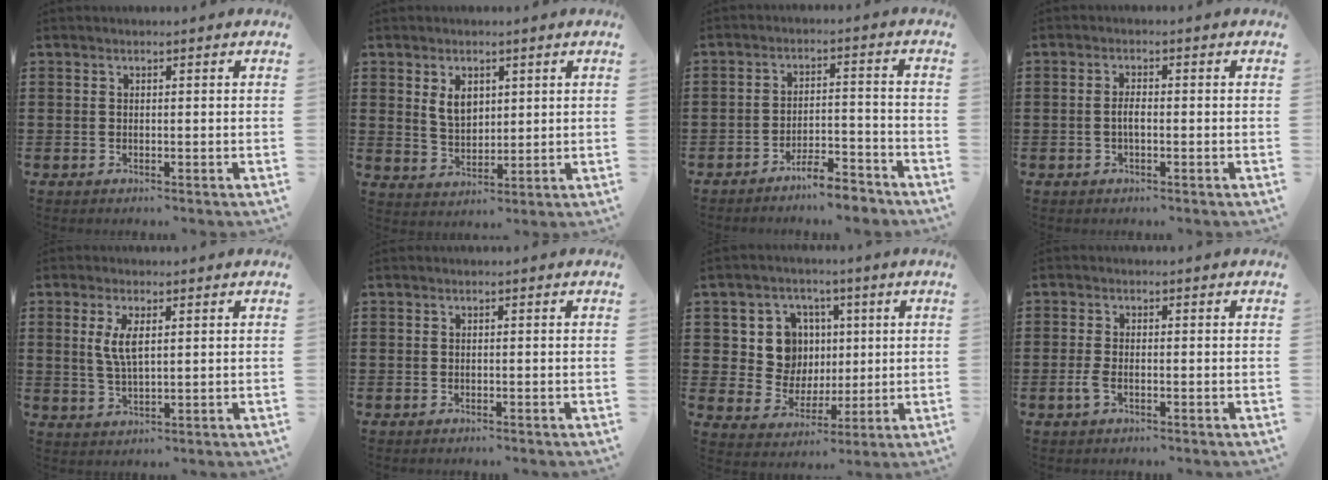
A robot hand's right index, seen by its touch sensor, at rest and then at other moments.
{"total": 4.5, "force": [1.7, 2.9, 3.0], "torque": [-0.060, 0.007, 0.028]}
{"total": 5.3, "force": [-5.0, 0.5, 1.9], "torque": [-0.031, 0.005, -0.095]}
{"total": 1.9, "force": [-0.4, 0.6, 1.7], "torque": [-0.040, 0.000, -0.010]}
{"total": 4.5, "force": [1.3, 1.6, 4.1], "torque": [-0.084, 0.005, 0.021]}
{"total": 0.0}
{"total": 8.9, "force": [2.0, 8.0, 3.2], "torque": [-0.077, 0.011, 0.039]}
{"total": 2.2, "force": [-0.8, 0.7, 1.9], "torque": [-0.049, -0.005, -0.020]}